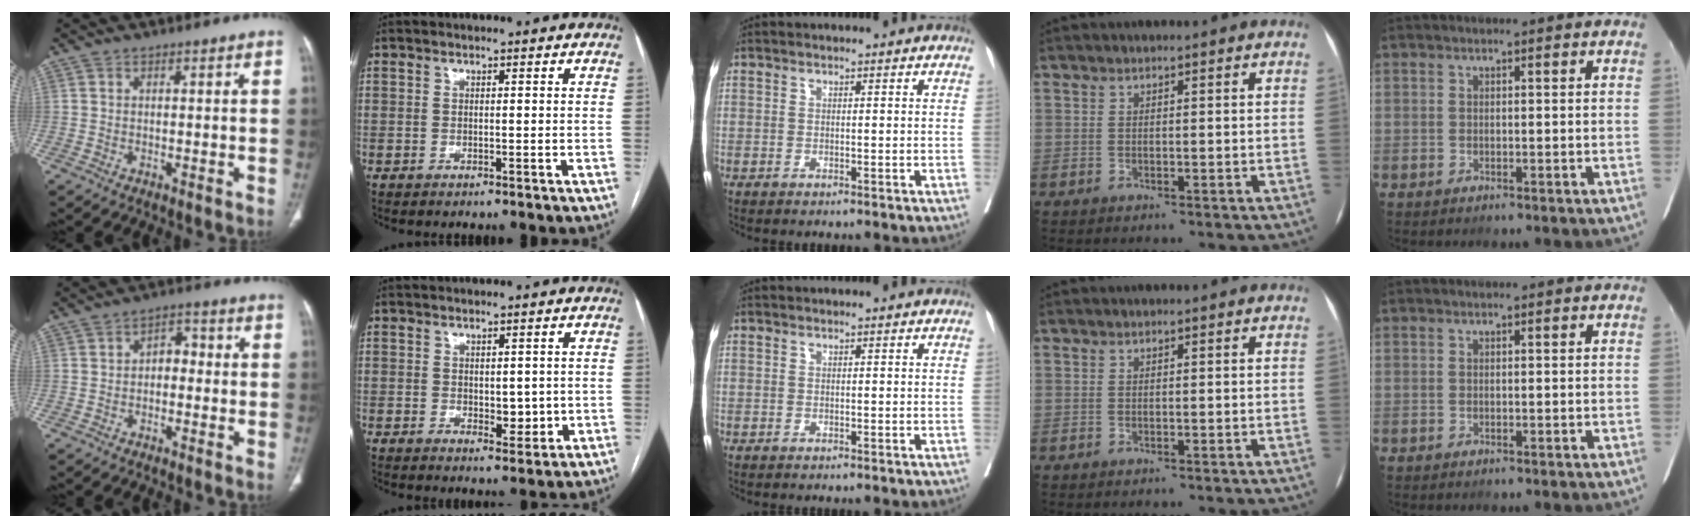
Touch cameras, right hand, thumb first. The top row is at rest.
{"thumb": {"total": 3.9, "force": [-0.4, 2.7, 2.8], "torque": [-0.024, 0.020, -0.018]}, "index": {"total": 3.6, "force": [0.0, 2.1, 2.9], "torque": [-0.035, -0.004, 0.011]}}